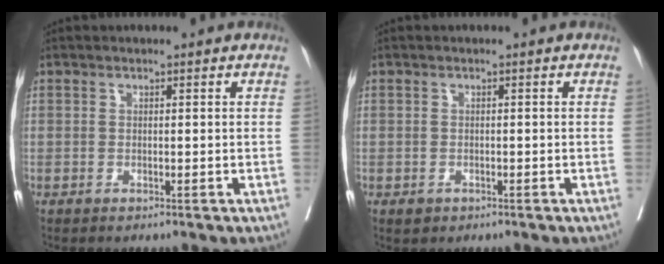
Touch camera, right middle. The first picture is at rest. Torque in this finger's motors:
{"motor_torque": [0.38, -0.11, 0.04, 0.01]}